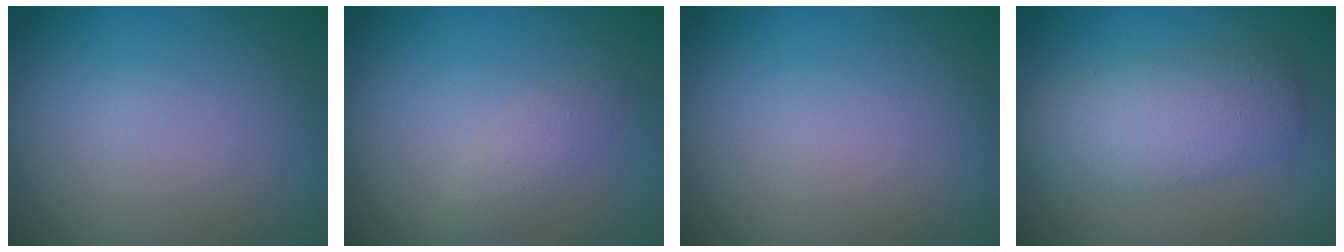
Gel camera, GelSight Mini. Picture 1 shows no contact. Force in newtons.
{"total": 1.3, "press": 1.3, "slide": 0.1}
{"total": 0.0}
{"total": 3.7, "press": 3.7, "slide": 0.2}